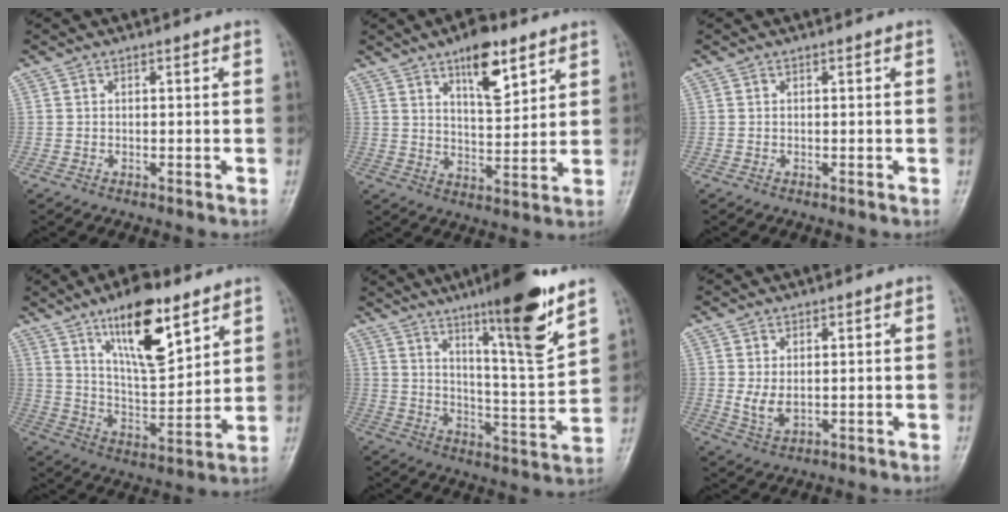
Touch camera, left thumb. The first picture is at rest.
{"total": 10.2, "force": [6.0, 4.0, 7.2], "torque": [-0.092, -0.037, 0.098]}
{"total": 0.0}
{"total": 16.1, "force": [9.5, 5.7, 11.7], "torque": [-0.166, -0.054, 0.166]}
{"total": 16.9, "force": [10.8, 1.6, 12.9], "torque": [-0.183, -0.069, 0.172]}
{"total": 3.7, "force": [0.6, 2.2, 2.9], "torque": [-0.051, -0.010, 0.019]}